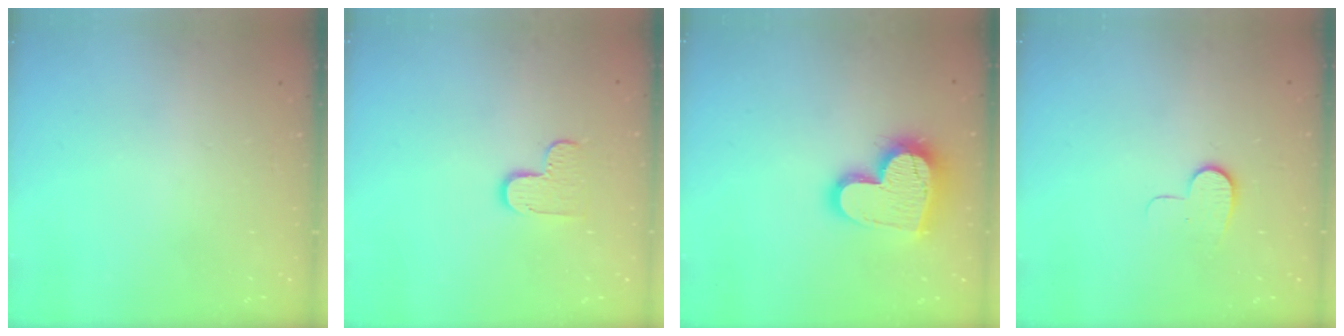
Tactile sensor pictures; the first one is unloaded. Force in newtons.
{"total": 6.3, "press": 6.3, "slide": 0.4}
{"total": 18.2, "press": 18.1, "slide": 1.5}
{"total": 7.0, "press": 7.0, "slide": 0.6}